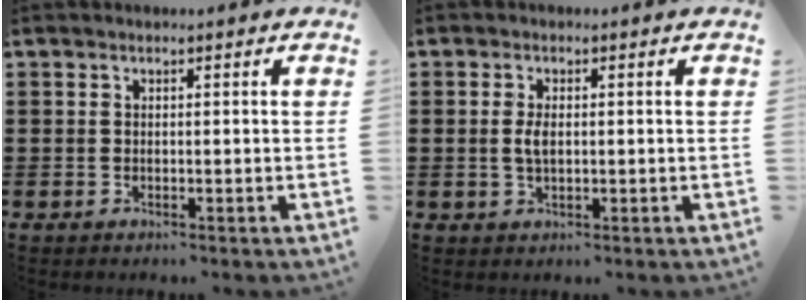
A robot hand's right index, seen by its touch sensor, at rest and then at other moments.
{"total": 2.8, "force": [0.0, 1.3, 2.5], "torque": [-0.057, 0.001, -0.003]}